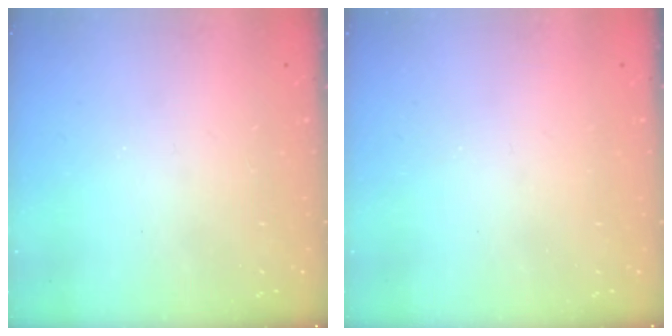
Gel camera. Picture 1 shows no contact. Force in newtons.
{"total": 0.0}